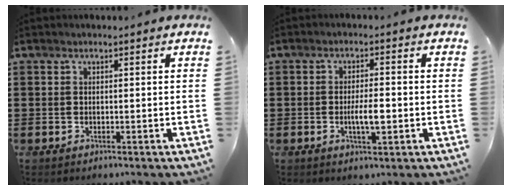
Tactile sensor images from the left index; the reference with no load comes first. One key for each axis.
{"total": 4.3, "fx": -0.6, "fy": 1.2, "fz": 4.1, "tx": -0.078, "ty": -0.001, "tz": -0.014}